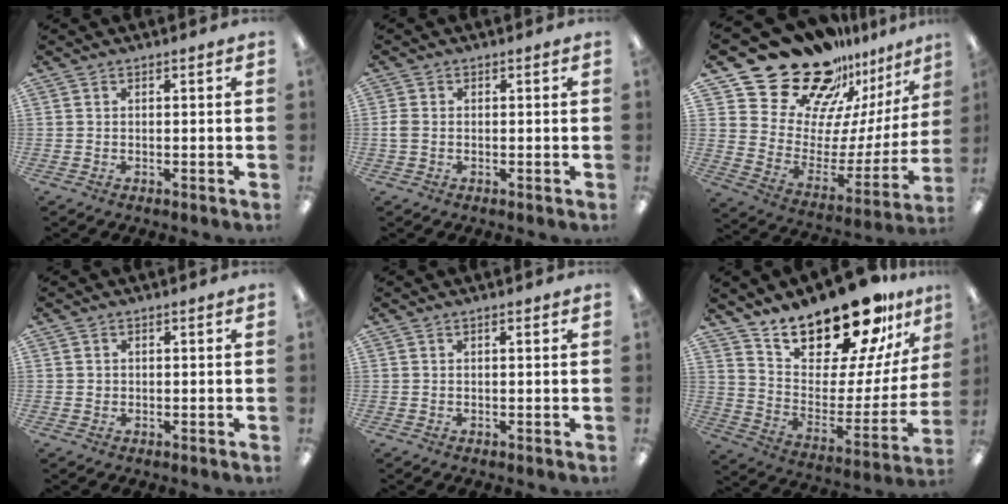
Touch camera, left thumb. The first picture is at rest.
{"total": 2.3, "force": [-0.2, 1.6, 1.7], "torque": [-0.038, 0.003, -0.005]}
{"total": 26.0, "force": [21.1, 12.2, 9.2], "torque": [-0.151, -0.149, 0.392]}
{"total": 0.9, "force": [0.4, 0.8, 0.0], "torque": [-0.001, 0.004, 0.006]}
{"total": 0.6, "force": [0.5, 0.1, 0.3], "torque": [-0.007, 0.001, 0.009]}
{"total": 23.3, "force": [19.6, 7.2, 10.4], "torque": [-0.165, -0.148, 0.334]}